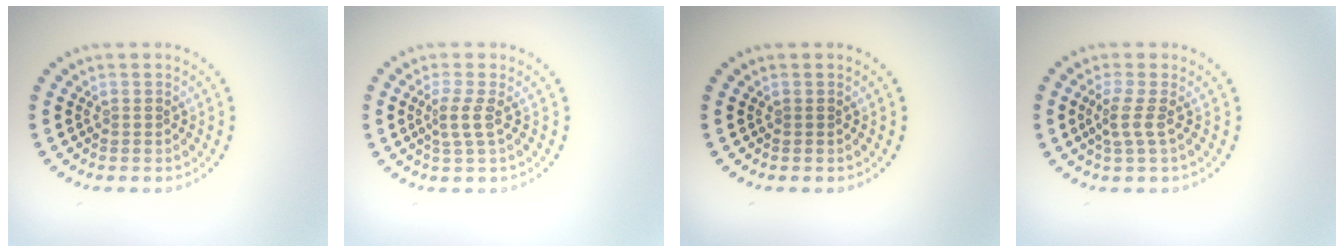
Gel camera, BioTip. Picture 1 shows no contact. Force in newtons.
{"total": 2.0, "press": 1.4, "slide": 1.5}
{"total": 0.0}
{"total": 1.8, "press": 1.4, "slide": 1.2}